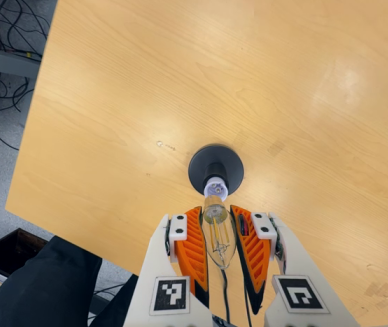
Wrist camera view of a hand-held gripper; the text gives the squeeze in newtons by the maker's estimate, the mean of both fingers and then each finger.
{"total": 22.9, "left": 24.3, "right": 21.5}